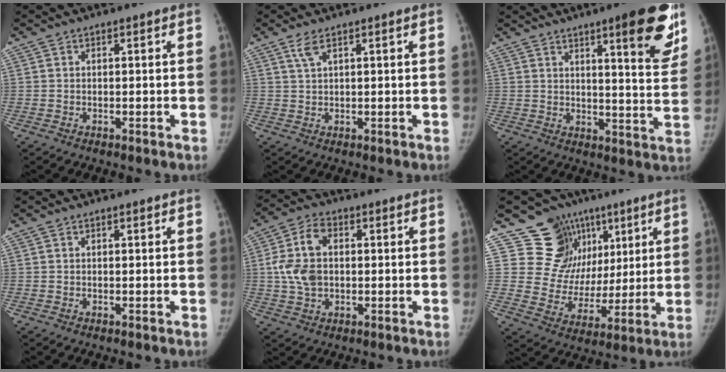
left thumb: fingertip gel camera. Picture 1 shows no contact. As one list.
[{"total": 2.1, "force": [1.4, 0.3, 1.6], "torque": [-0.039, 0.004, 0.034]}, {"total": 14.7, "force": [8.6, 2.8, 11.7], "torque": [-0.118, -0.049, 0.114]}, {"total": 0.0}, {"total": 9.2, "force": [0.6, 6.1, 6.9], "torque": [-0.137, 0.014, 0.011]}, {"total": 15.2, "force": [8.2, 12.4, 3.5], "torque": [-0.002, -0.023, 0.146]}]